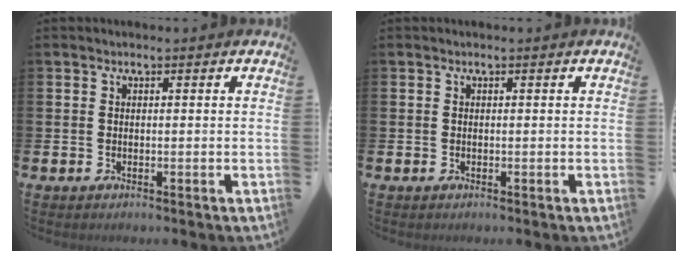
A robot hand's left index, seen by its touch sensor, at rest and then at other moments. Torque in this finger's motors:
{"motor_torque": [-0.14, -0.02, -0.02, -0.01]}